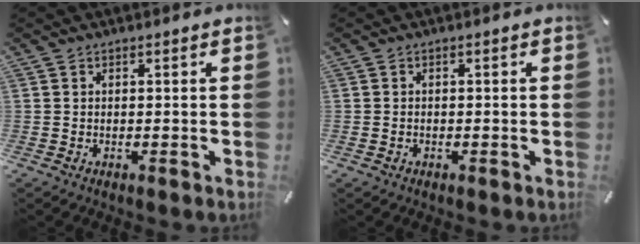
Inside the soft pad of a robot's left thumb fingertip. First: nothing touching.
{"total": 0.7, "force": [-0.3, 0.5, 0.4], "torque": [-0.009, 0.000, -0.005]}